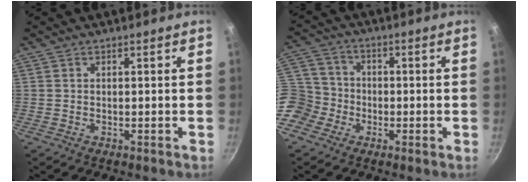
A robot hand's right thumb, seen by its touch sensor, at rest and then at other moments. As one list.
[{"total": 10.6, "force": [-4.0, 9.2, 3.2], "torque": [-0.035, 0.044, -0.087]}]